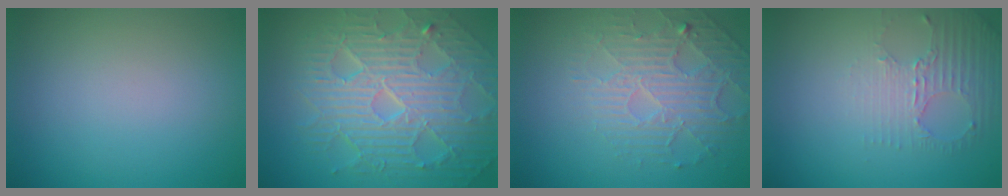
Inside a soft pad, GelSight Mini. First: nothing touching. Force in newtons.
{"total": 10.2, "press": 6.6, "slide": 7.8}
{"total": 4.7, "press": 3.5, "slide": 3.1}
{"total": 2.6, "press": 1.9, "slide": 1.9}